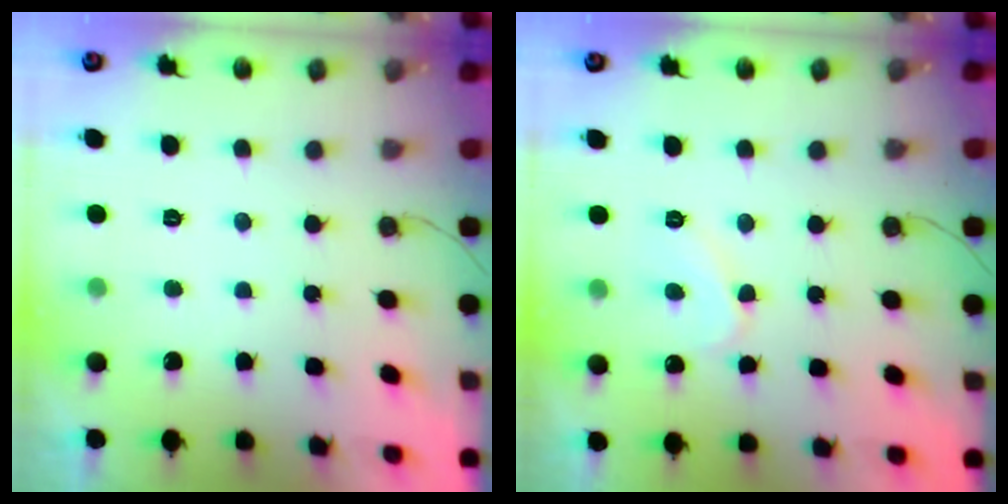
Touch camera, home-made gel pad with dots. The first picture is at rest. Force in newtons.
{"total": 6.1, "press": 6.1, "slide": 0.4}